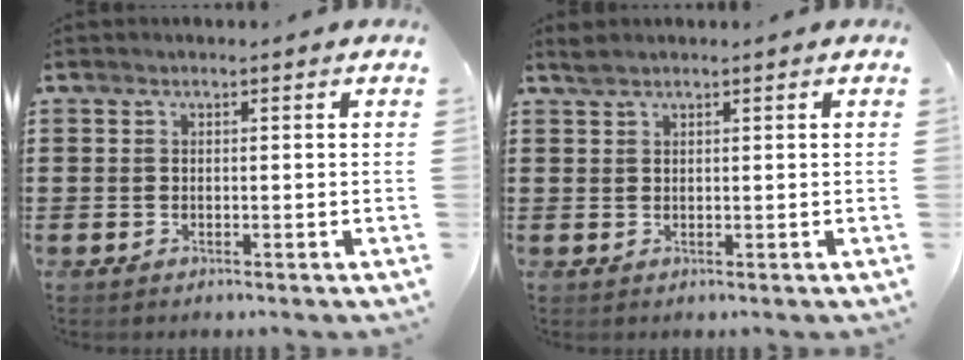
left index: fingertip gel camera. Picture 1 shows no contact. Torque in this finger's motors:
{"motor_torque": [0.08, -0.10, 0.03, 0.00]}